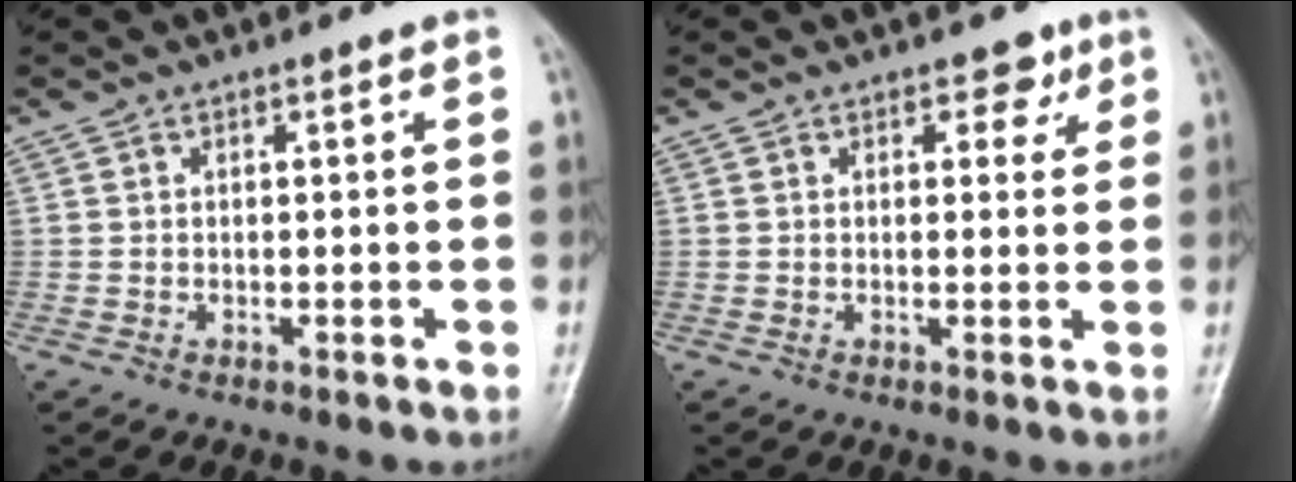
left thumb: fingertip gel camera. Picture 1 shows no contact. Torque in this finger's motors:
{"motor_torque": [-0.05, 0.03, -0.25, -0.16, 0.00]}